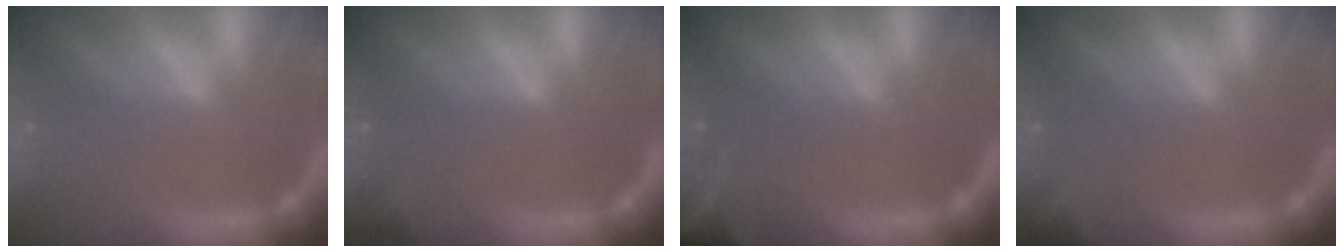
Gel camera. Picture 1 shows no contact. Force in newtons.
{"total": 0.9}
{"total": 8.5}
{"total": 2.4}